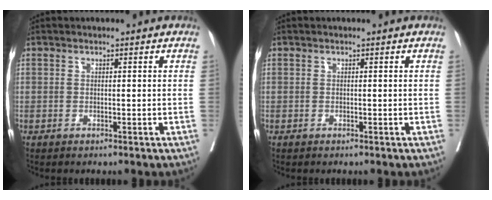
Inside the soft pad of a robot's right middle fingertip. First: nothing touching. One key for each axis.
{"total": 0.0}